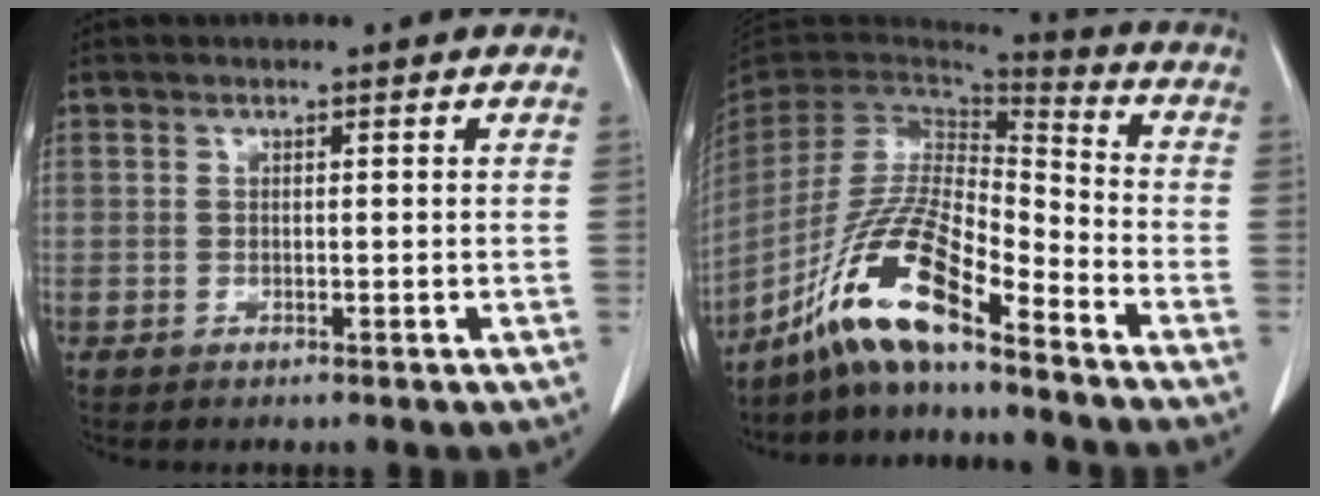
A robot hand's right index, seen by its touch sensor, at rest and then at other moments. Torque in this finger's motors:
{"motor_torque": [0.69, -0.69, 0.41, 0.14]}